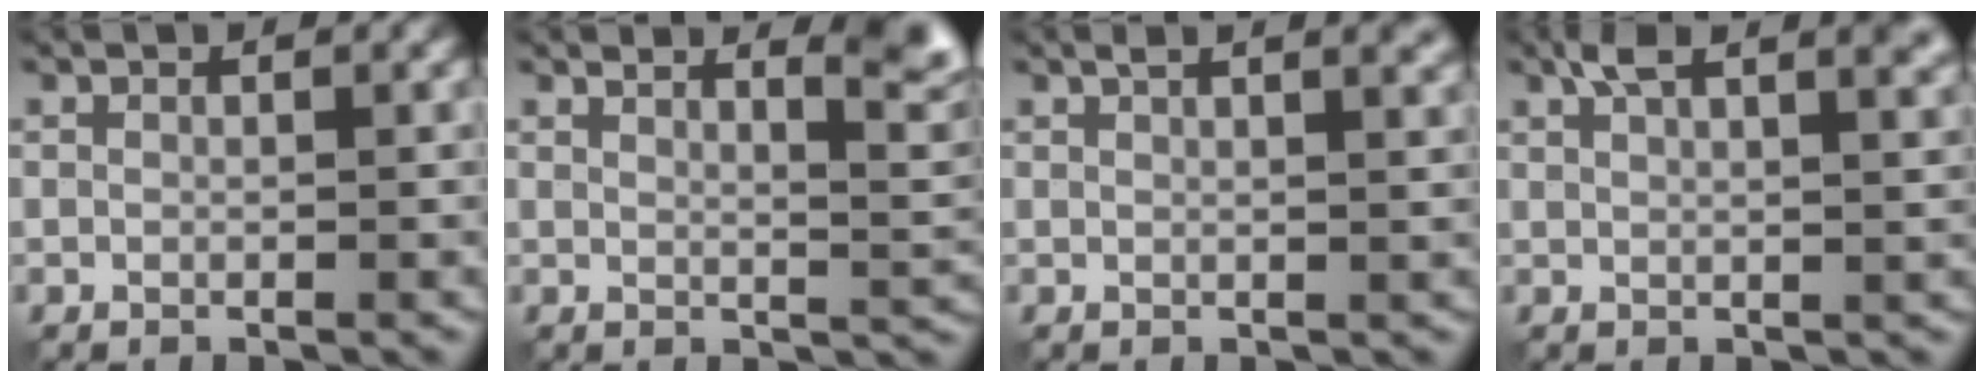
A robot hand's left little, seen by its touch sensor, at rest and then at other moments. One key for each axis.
{"total": 5.1, "fx": 3.6, "fy": 1.1, "fz": 3.5, "tx": -0.030, "ty": 0.011, "tz": 0.053}
{"total": 4.8, "fx": 2.8, "fy": 2.0, "fz": 3.3, "tx": -0.015, "ty": 0.028, "tz": 0.008}
{"total": 6.1, "fx": 3.4, "fy": 2.1, "fz": 4.6, "tx": -0.053, "ty": 0.026, "tz": 0.042}